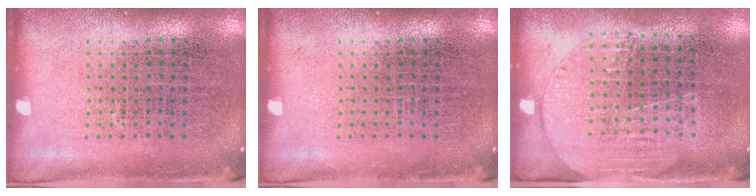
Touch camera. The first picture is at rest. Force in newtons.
{"total": 0.0}
{"total": 1.5, "press": 1.3, "slide": 0.7}